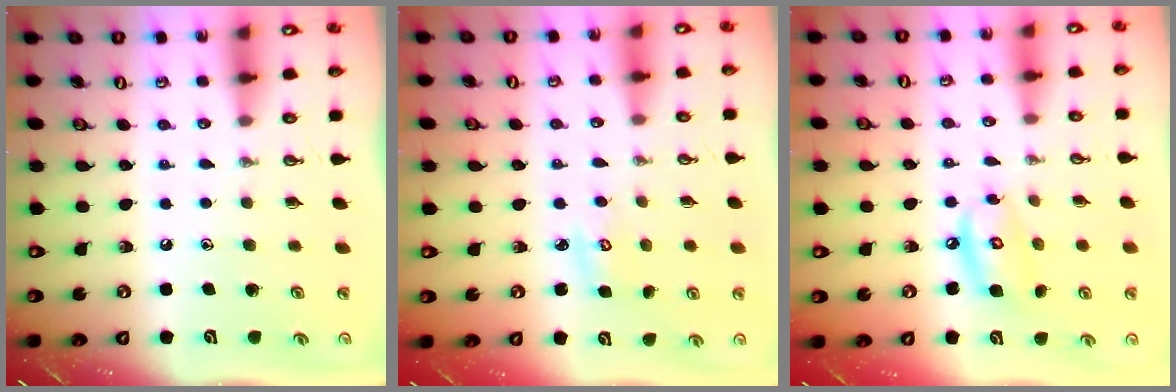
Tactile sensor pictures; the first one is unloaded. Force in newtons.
{"total": 2.6, "press": 2.6, "slide": 0.1}
{"total": 9.7, "press": 9.7, "slide": 0.9}